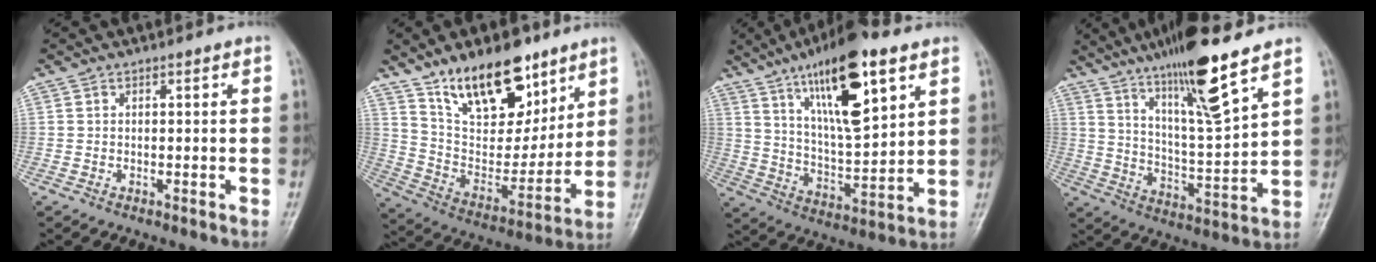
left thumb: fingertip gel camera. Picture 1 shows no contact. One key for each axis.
{"total": 20.4, "fx": 13.1, "fy": 10.4, "fz": 11.8, "tx": -0.133, "ty": -0.068, "tz": 0.234}
{"total": 19.2, "fx": 9.8, "fy": 5.8, "fz": 15.4, "tx": -0.235, "ty": -0.038, "tz": 0.174}
{"total": 16.1, "fx": 10.9, "fy": 1.7, "fz": 11.8, "tx": -0.198, "ty": -0.063, "tz": 0.194}